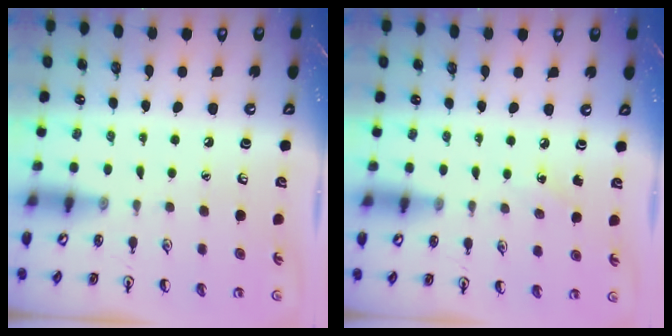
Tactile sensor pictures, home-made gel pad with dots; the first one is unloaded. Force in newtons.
{"total": 3.0, "press": 2.8, "slide": 1.1}